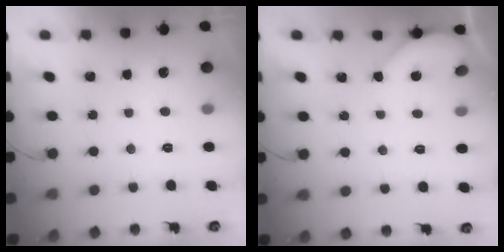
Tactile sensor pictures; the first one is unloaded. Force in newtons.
{"total": 2.5, "press": 2.4, "slide": 0.3}